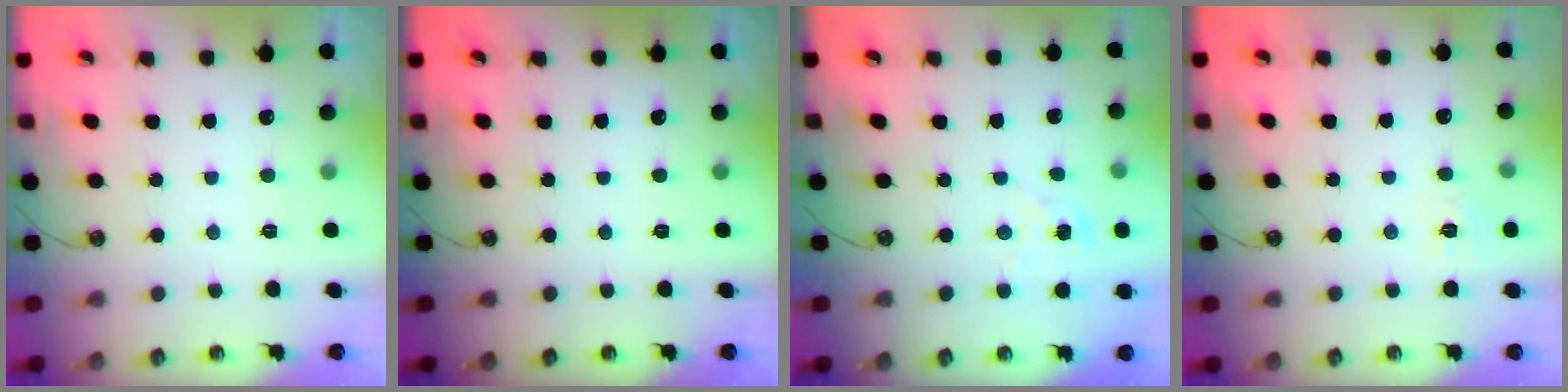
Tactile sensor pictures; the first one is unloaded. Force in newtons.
{"total": 0.0}
{"total": 1.4, "press": 1.4, "slide": 0.2}
{"total": 6.7, "press": 6.7, "slide": 0.7}